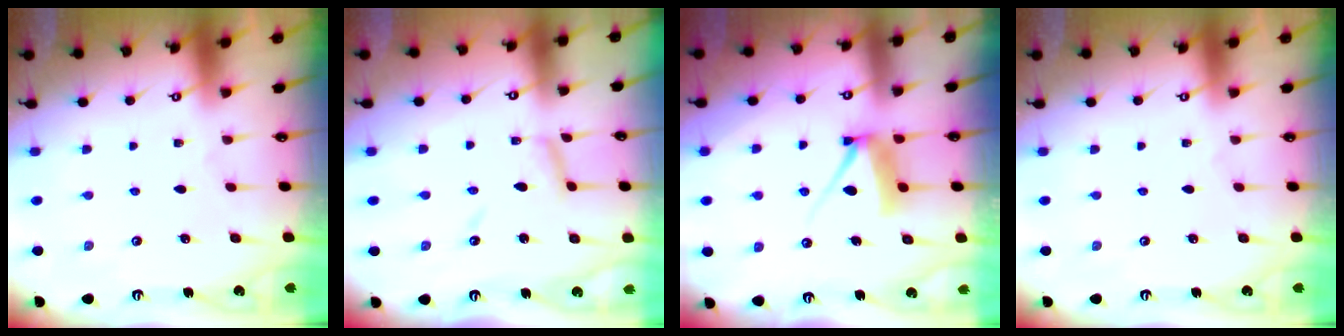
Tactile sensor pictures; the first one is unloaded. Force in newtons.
{"total": 7.7, "press": 7.7, "slide": 0.4}
{"total": 9.9, "press": 9.9, "slide": 0.8}
{"total": 0.0}